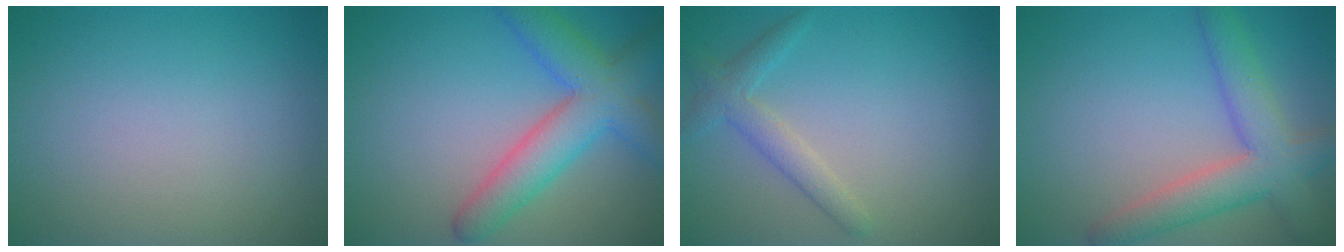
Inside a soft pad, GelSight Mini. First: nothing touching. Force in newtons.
{"total": 6.6, "press": 6.5, "slide": 0.3}
{"total": 2.4, "press": 2.4, "slide": 0.2}
{"total": 5.9, "press": 5.8, "slide": 0.3}